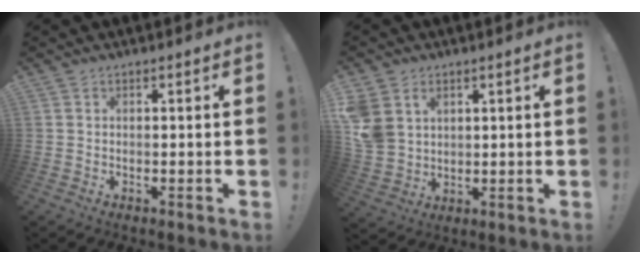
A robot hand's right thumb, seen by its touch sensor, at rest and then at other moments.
{"total": 8.2, "force": [3.4, 6.4, 3.7], "torque": [-0.085, -0.019, 0.071]}